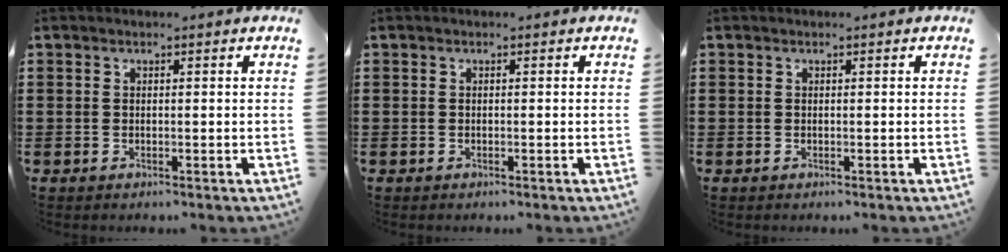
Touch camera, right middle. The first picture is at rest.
{"total": 0.0}
{"total": 0.0}